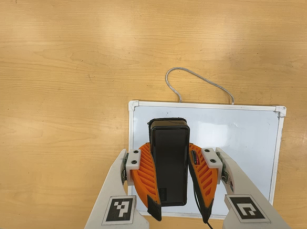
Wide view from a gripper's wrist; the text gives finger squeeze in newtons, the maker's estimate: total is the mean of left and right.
{"total": 10.5, "left": 8.7, "right": 12.3}